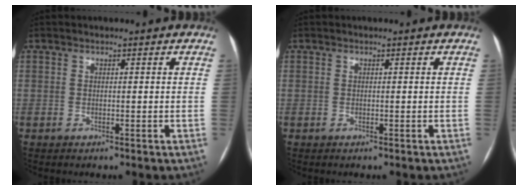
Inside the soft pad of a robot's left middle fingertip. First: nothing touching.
{"total": 0.0}